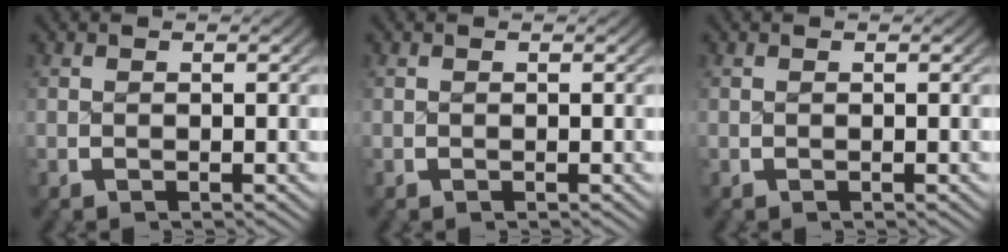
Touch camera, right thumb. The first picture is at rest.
{"total": 0.0}
{"total": 0.0}